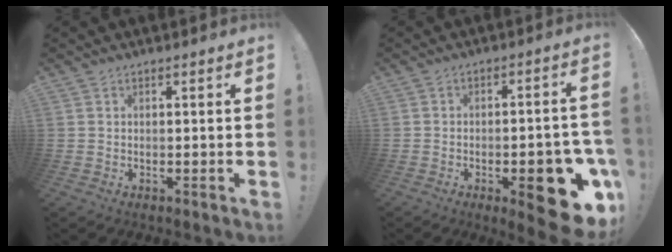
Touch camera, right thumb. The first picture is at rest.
{"total": 16.0, "force": [-6.3, 5.8, 13.5], "torque": [-0.145, 0.031, -0.080]}